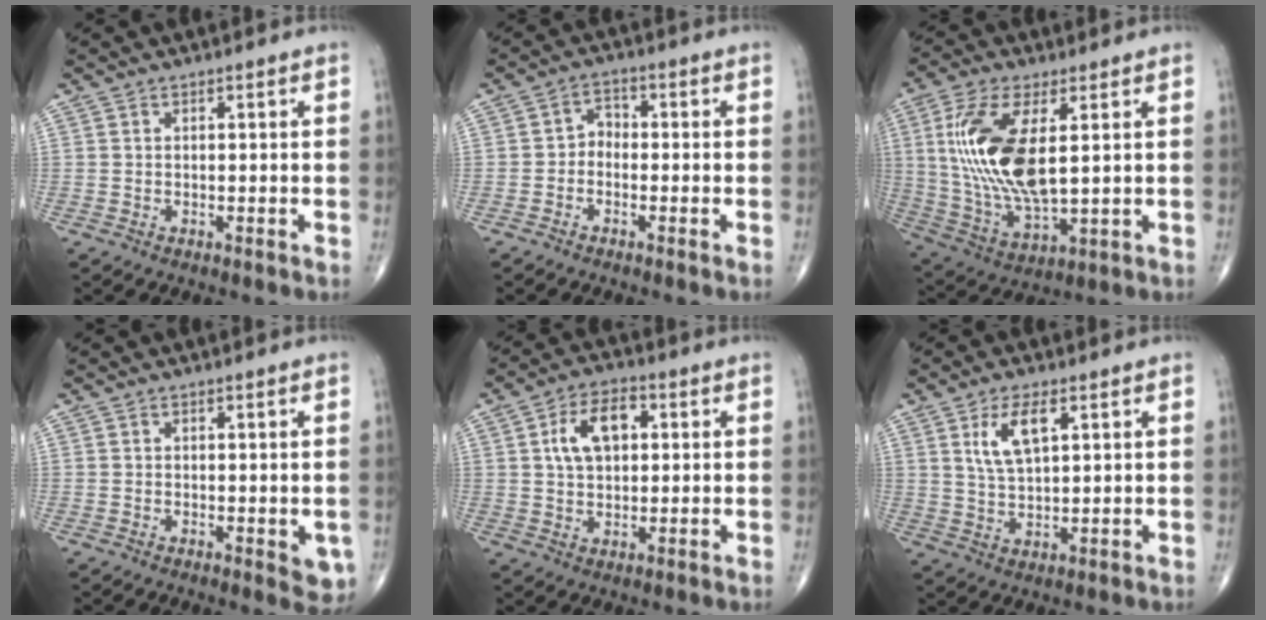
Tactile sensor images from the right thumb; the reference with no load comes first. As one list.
[{"total": 2.9, "force": [-1.0, 2.2, 1.6], "torque": [-0.008, 0.020, -0.032]}, {"total": 17.3, "force": [3.2, 7.2, 15.4], "torque": [-0.325, -0.018, 0.069]}, {"total": 4.3, "force": [-1.1, 1.9, 3.7], "torque": [-0.025, -0.006, -0.013]}, {"total": 9.1, "force": [2.1, 5.6, 6.9], "torque": [-0.109, 0.010, 0.033]}, {"total": 7.1, "force": [2.9, 2.9, 5.8], "torque": [-0.108, -0.010, 0.062]}]